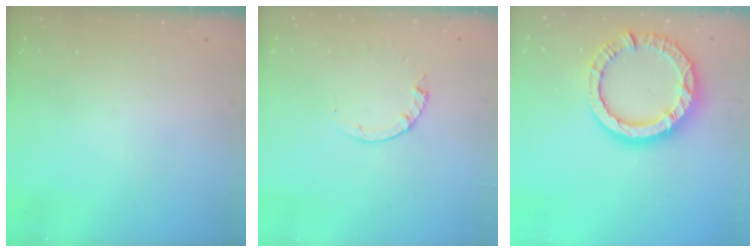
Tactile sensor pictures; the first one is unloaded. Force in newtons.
{"total": 0.9, "press": 0.8, "slide": 0.2}
{"total": 14.8, "press": 14.7, "slide": 1.6}